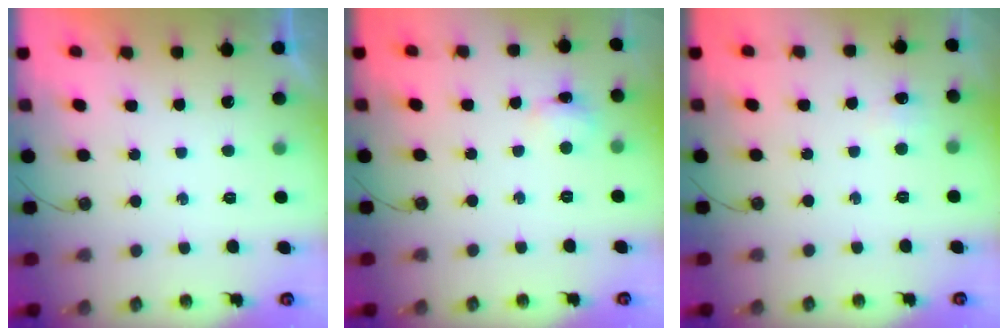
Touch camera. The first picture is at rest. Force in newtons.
{"total": 4.6, "press": 4.5, "slide": 0.8}
{"total": 5.2, "press": 5.1, "slide": 0.7}